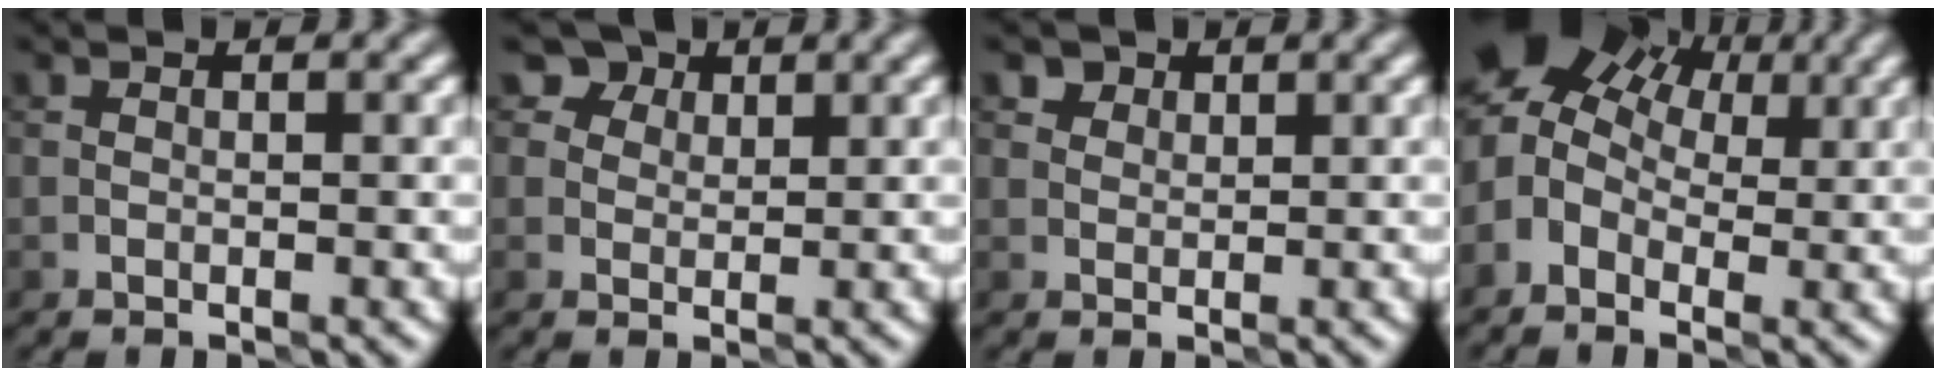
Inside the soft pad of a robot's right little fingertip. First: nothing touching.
{"total": 3.8, "force": [2.5, 2.5, 1.3], "torque": [-0.024, 0.000, 0.033]}
{"total": 3.1, "force": [2.1, 1.9, 1.2], "torque": [-0.018, 0.010, 0.021]}
{"total": 7.0, "force": [2.4, 4.8, 4.5], "torque": [-0.078, 0.017, 0.035]}